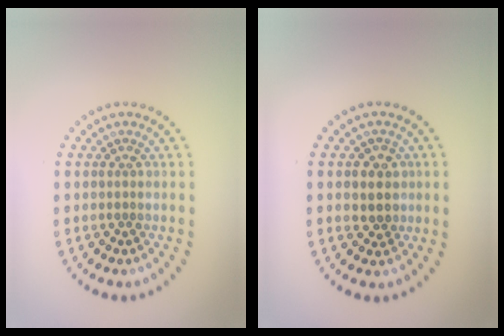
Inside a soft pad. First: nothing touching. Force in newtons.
{"total": 2.6, "press": 2.4, "slide": 0.8}